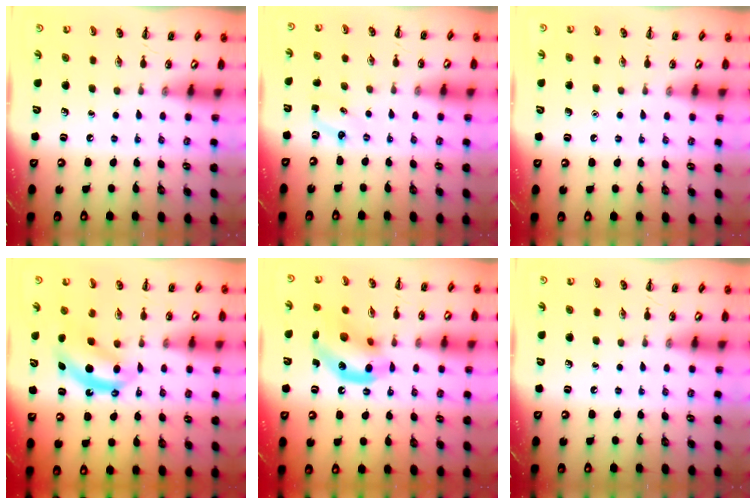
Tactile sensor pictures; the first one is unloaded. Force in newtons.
{"total": 2.8, "press": 2.7, "slide": 0.7}
{"total": 1.6, "press": 1.5, "slide": 0.1}
{"total": 7.8, "press": 7.7, "slide": 1.3}
{"total": 13.8, "press": 13.6, "slide": 2.8}
{"total": 0.0}